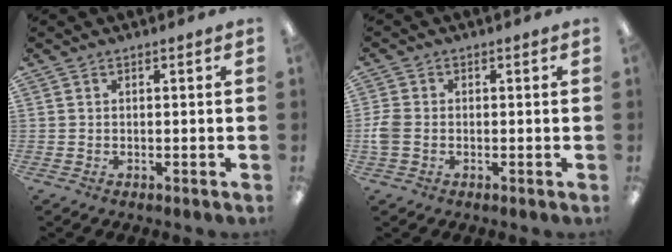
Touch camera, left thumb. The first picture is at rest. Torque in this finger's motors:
{"motor_torque": [-0.09, 0.11, 0.15, -0.22, 0.01]}